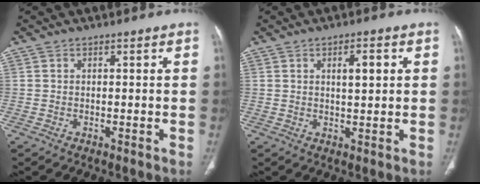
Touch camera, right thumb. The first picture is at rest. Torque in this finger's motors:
{"motor_torque": [0.07, -0.17, 0.62, 0.26, 0.03]}